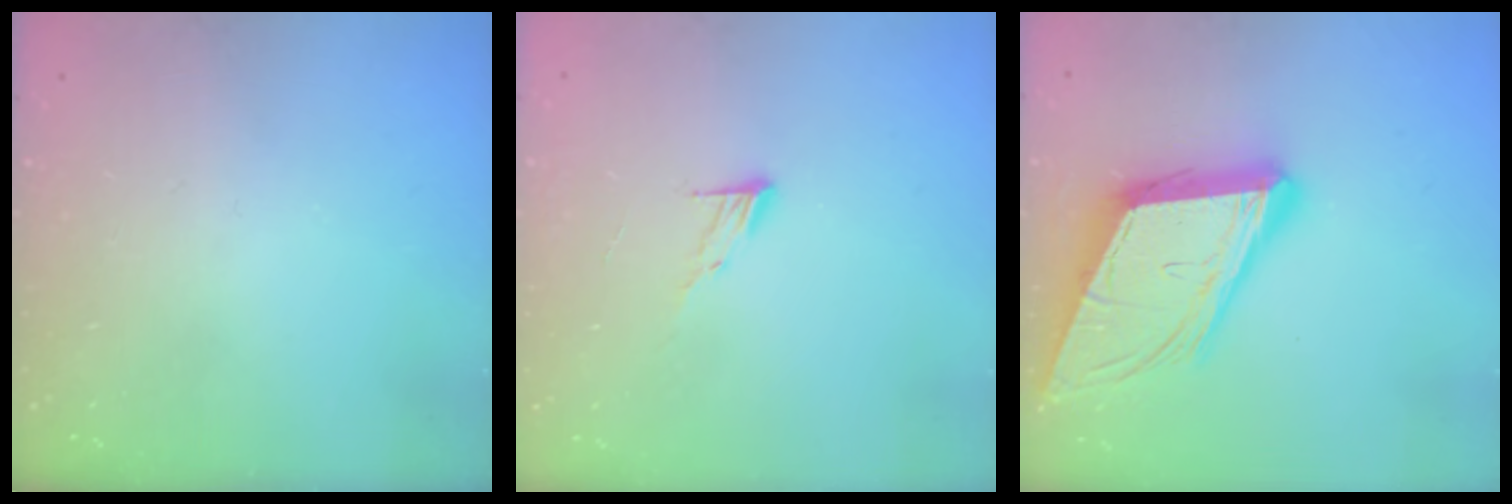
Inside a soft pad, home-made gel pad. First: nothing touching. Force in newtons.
{"total": 5.9, "press": 5.9, "slide": 0.6}
{"total": 18.1, "press": 17.5, "slide": 4.3}